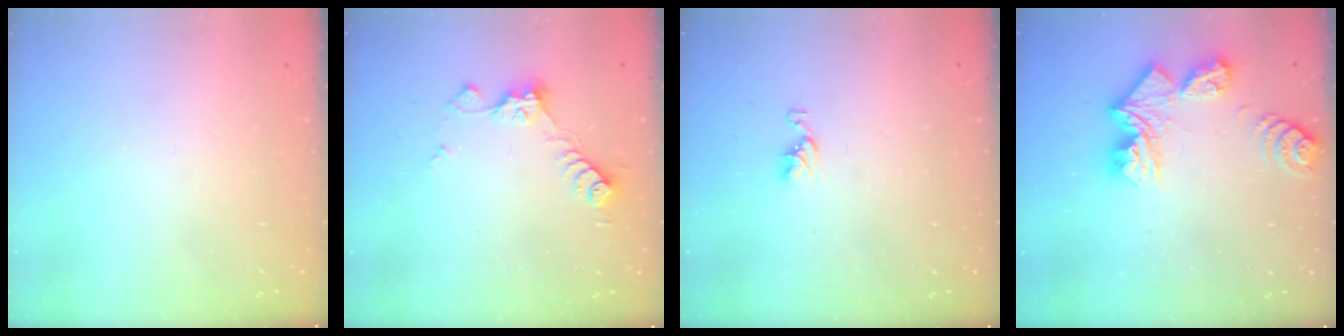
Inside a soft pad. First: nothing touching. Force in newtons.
{"total": 8.1, "press": 8.1, "slide": 0.2}
{"total": 3.3, "press": 3.3, "slide": 0.5}
{"total": 11.2, "press": 11.2, "slide": 1.4}